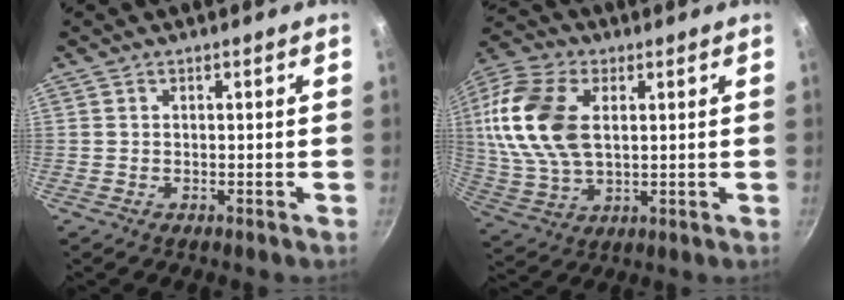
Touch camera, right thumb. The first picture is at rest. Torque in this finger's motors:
{"motor_torque": [1.58, 2.72, 2.06, 0.15, 0.68]}